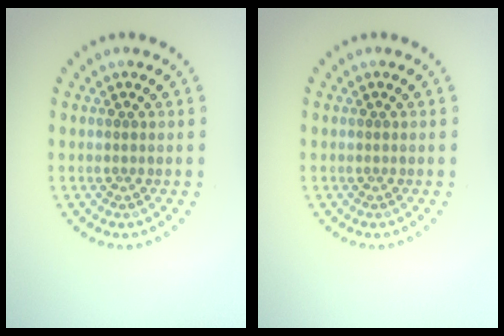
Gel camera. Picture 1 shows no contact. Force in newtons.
{"total": 0.0}